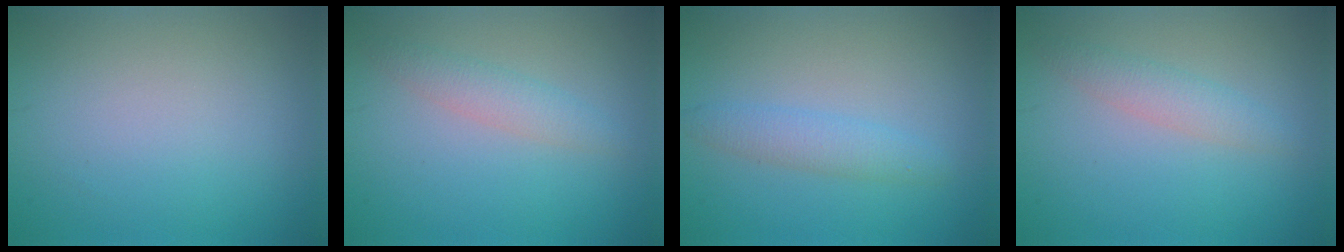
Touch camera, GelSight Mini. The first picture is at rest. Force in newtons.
{"total": 2.1, "press": 2.1, "slide": 0.1}
{"total": 2.2, "press": 2.2, "slide": 0.1}
{"total": 2.1, "press": 2.1, "slide": 0.1}